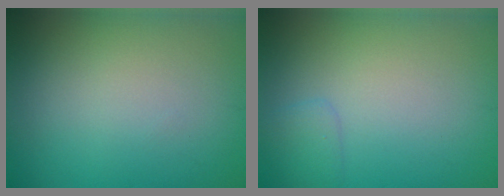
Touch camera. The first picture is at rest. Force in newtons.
{"total": 1.3, "press": 1.3, "slide": 0.1}